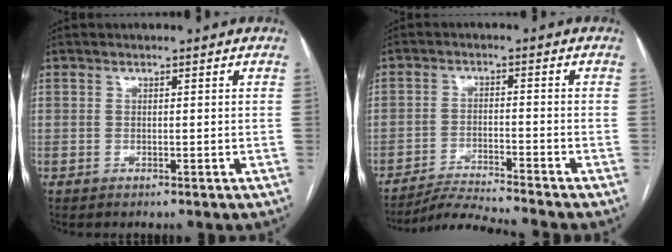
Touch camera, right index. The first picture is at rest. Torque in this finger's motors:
{"motor_torque": [-0.54, -1.33, 0.01, 0.04]}